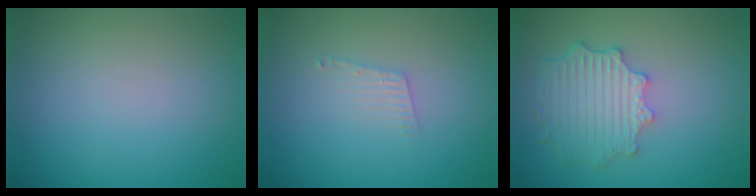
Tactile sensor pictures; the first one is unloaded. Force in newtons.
{"total": 1.3, "press": 1.3, "slide": 0.1}
{"total": 4.4, "press": 3.6, "slide": 2.5}